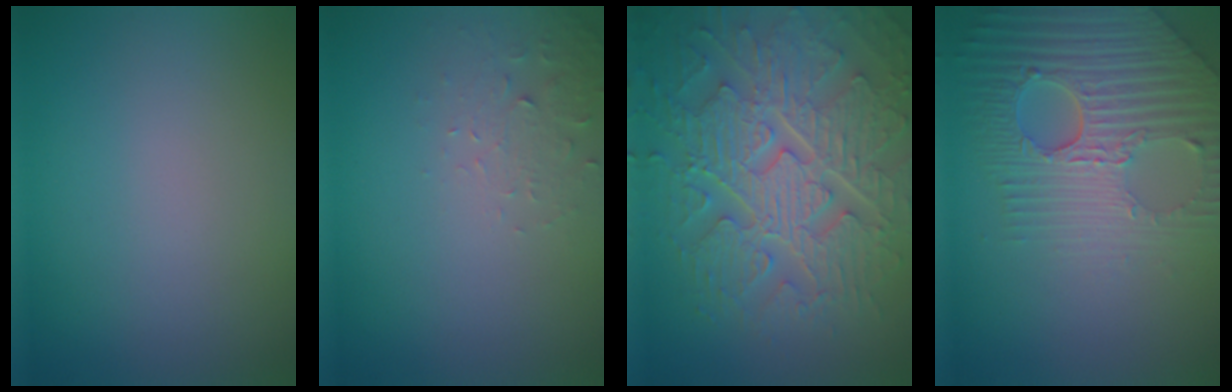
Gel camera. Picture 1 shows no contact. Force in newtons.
{"total": 1.9, "press": 1.8, "slide": 0.4}
{"total": 9.2, "press": 6.8, "slide": 6.2}
{"total": 8.3, "press": 5.8, "slide": 6.0}